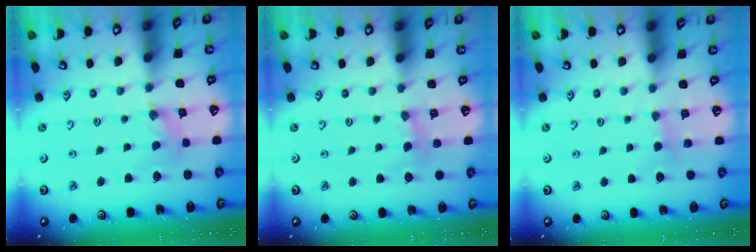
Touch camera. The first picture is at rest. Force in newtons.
{"total": 2.7, "press": 2.7, "slide": 0.4}
{"total": 2.4, "press": 2.4, "slide": 0.4}